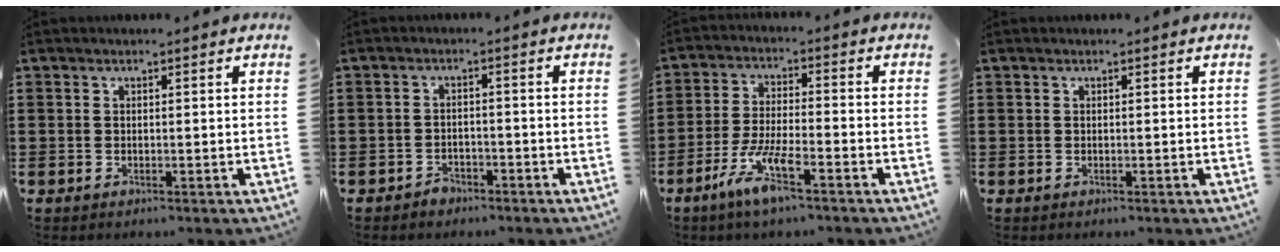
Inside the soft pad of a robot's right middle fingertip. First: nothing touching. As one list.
[{"total": 2.1, "force": [-1.8, 1.0, 0.2], "torque": [-0.010, 0.002, -0.040]}, {"total": 7.2, "force": [-4.5, 1.1, 5.5], "torque": [-0.120, -0.010, -0.086]}, {"total": 0.0}]